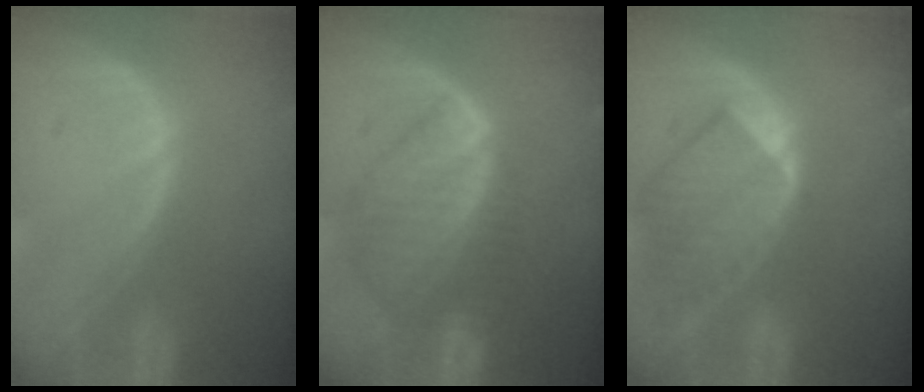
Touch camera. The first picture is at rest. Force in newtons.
{"total": 8.4, "press": 7.5, "slide": 3.8}
{"total": 8.2, "press": 7.5, "slide": 3.2}